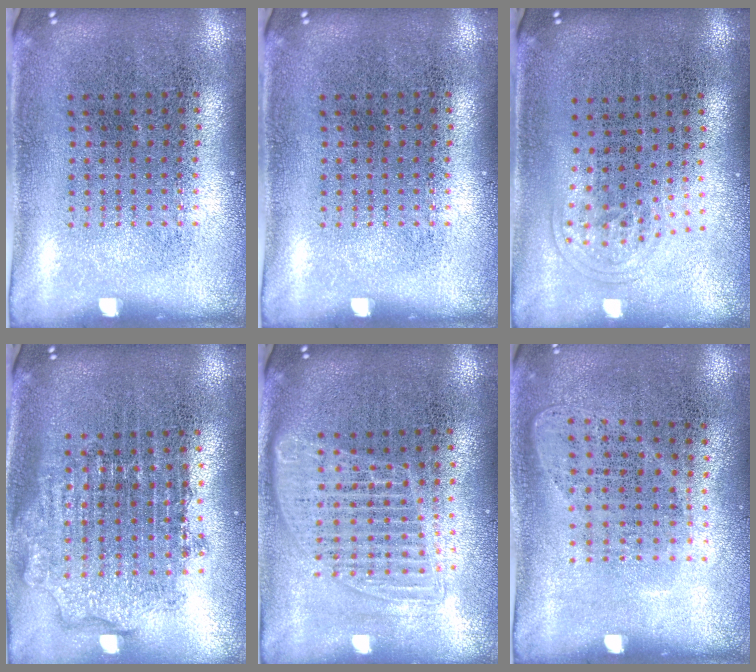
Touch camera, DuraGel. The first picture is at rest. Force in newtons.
{"total": 0.0}
{"total": 1.0, "press": 0.6, "slide": 0.7}
{"total": 1.8, "press": 1.5, "slide": 1.1}
{"total": 1.5, "press": 1.3, "slide": 0.6}
{"total": 1.0, "press": 0.9, "slide": 0.5}